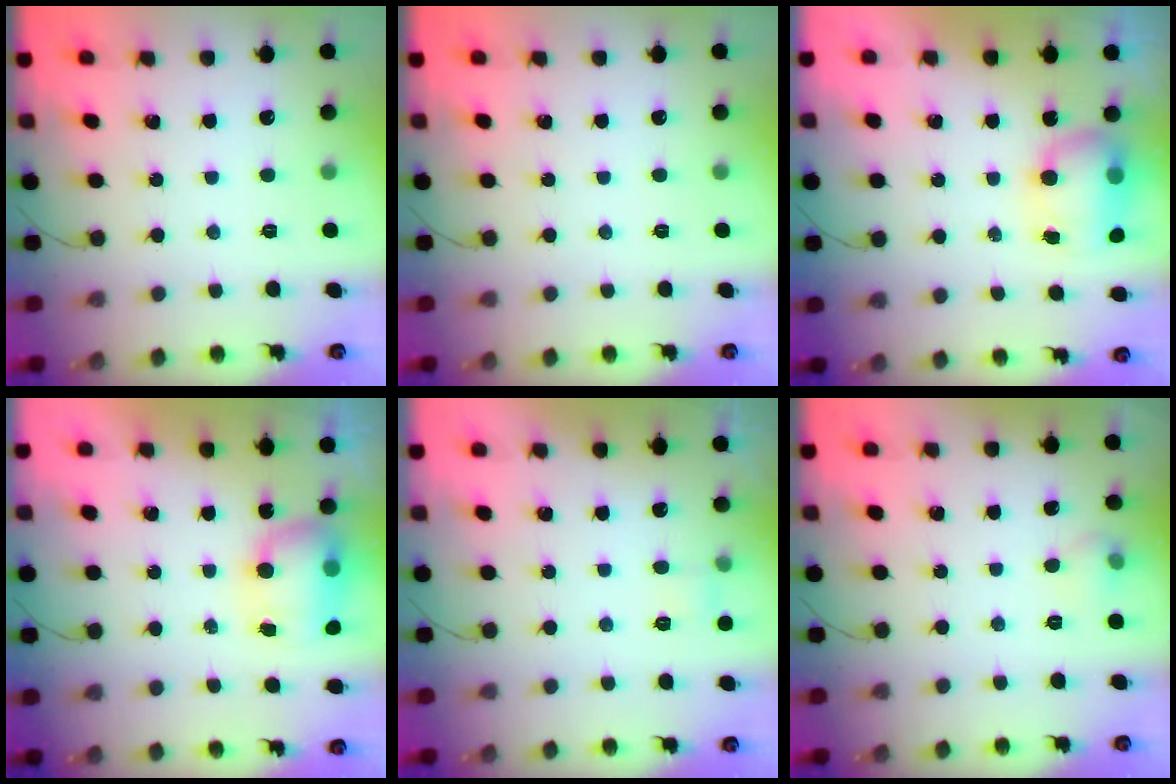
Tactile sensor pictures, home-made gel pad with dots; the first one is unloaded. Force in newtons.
{"total": 0.0}
{"total": 8.2, "press": 8.1, "slide": 1.3}
{"total": 12.1, "press": 9.5, "slide": 7.5}
{"total": 2.6, "press": 2.4, "slide": 1.0}
{"total": 7.7, "press": 4.5, "slide": 6.3}